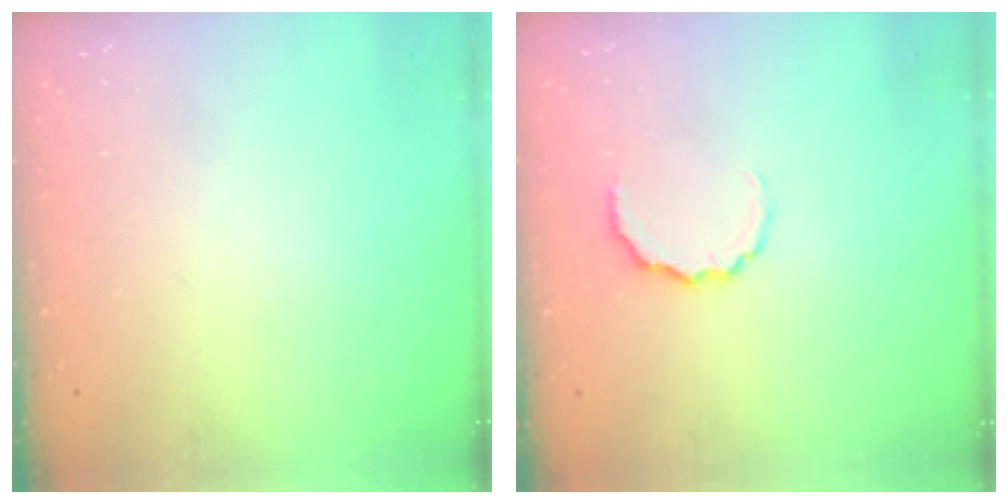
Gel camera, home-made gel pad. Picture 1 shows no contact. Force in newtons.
{"total": 6.5, "press": 6.4, "slide": 1.1}